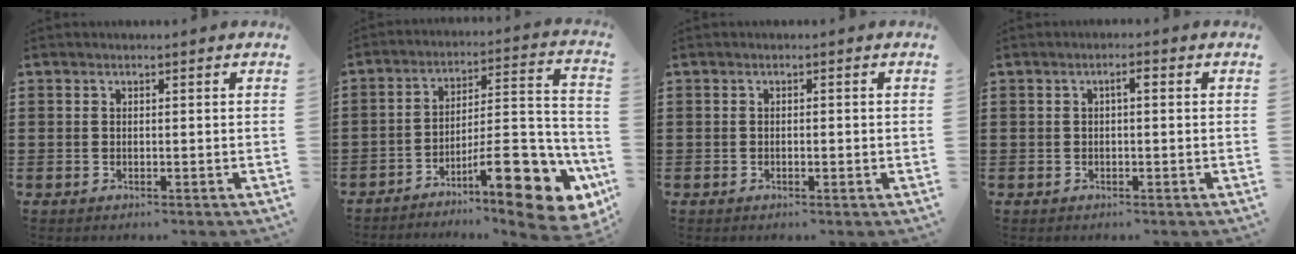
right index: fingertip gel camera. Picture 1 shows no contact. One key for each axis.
{"total": 14.8, "fx": -8.2, "fy": 4.4, "fz": 11.5, "tx": -0.144, "ty": 0.023, "tz": -0.134}
{"total": 0.7, "fx": -0.3, "fy": 0.3, "fz": 0.6, "tx": -0.012, "ty": -0.002, "tz": -0.005}
{"total": 1.5, "fx": 0.0, "fy": 0.3, "fz": 1.5, "tx": -0.028, "ty": 0.005, "tz": -0.002}